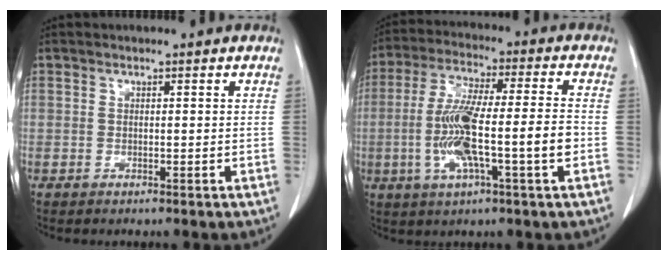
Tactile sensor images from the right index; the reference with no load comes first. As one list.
[{"total": 13.0, "force": [-2.7, 0.9, 12.7], "torque": [-0.245, 0.005, -0.048]}]